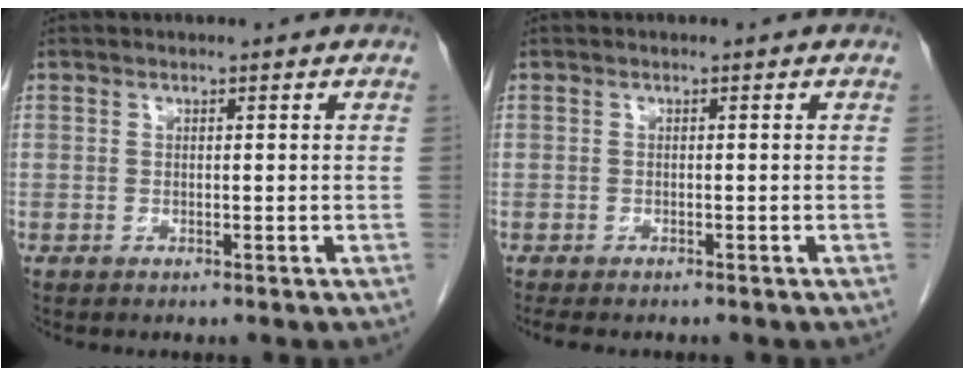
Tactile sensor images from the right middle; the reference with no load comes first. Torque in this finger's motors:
{"motor_torque": [0.20, -0.02, -0.01, 0.00]}